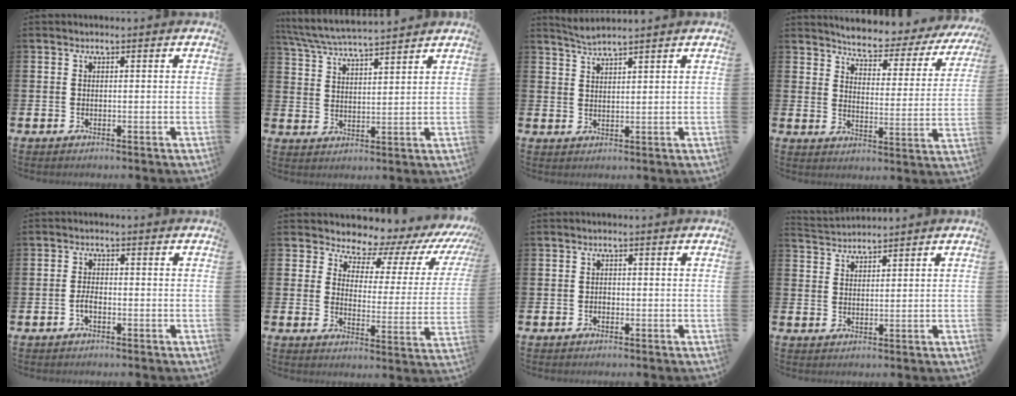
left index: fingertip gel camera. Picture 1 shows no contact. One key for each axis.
{"total": 5.9, "fx": 5.7, "fy": 0.3, "fz": 1.3, "tx": -0.048, "ty": -0.032, "tz": 0.102}
{"total": 2.7, "fx": 2.7, "fy": -0.2, "fz": 0.3, "tx": -0.014, "ty": -0.006, "tz": 0.050}
{"total": 4.8, "fx": 4.6, "fy": 0.7, "fz": 0.9, "tx": -0.041, "ty": -0.042, "tz": 0.071}
{"total": 1.7, "fx": -0.7, "fy": 0.8, "fz": 1.3, "tx": -0.027, "ty": 0.003, "tz": -0.014}
{"total": 6.0, "fx": 5.3, "fy": 2.8, "fz": 0.8, "tx": -0.036, "ty": -0.058, "tz": 0.083}
{"total": 0.6, "fx": -0.3, "fy": 0.5, "fz": 0.1, "tx": -0.005, "ty": 0.003, "tz": -0.008}
{"total": 2.8, "fx": 2.7, "fy": 0.3, "fz": -0.2, "tx": 0.002, "ty": -0.014, "tz": 0.050}